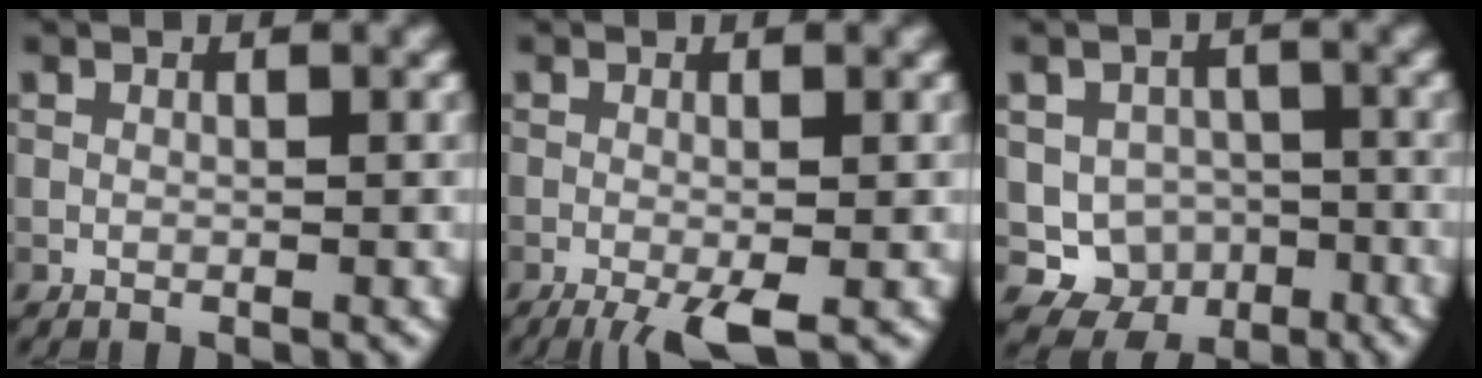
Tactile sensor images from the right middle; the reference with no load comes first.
{"total": 3.6, "force": [-1.8, 0.6, 3.0], "torque": [-0.051, -0.004, -0.033]}
{"total": 4.9, "force": [-2.0, 4.3, 1.3], "torque": [-0.007, -0.010, -0.028]}